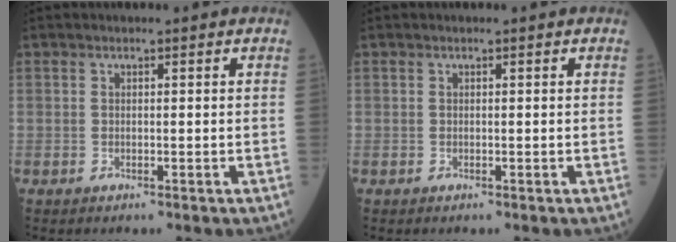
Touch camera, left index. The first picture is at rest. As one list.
[{"total": 0.0}]